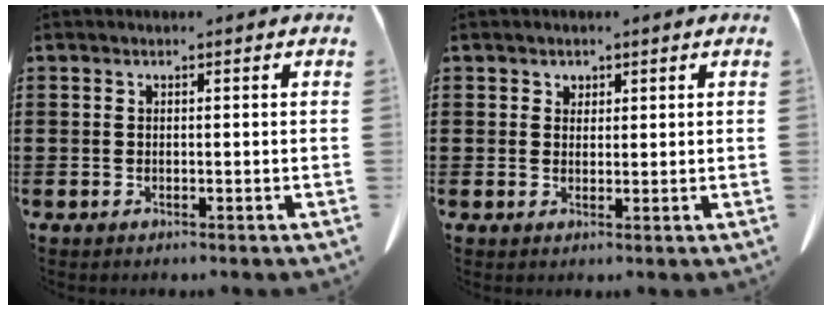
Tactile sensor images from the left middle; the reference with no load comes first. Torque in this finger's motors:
{"motor_torque": [-0.73, 0.58, -0.03, -0.02]}